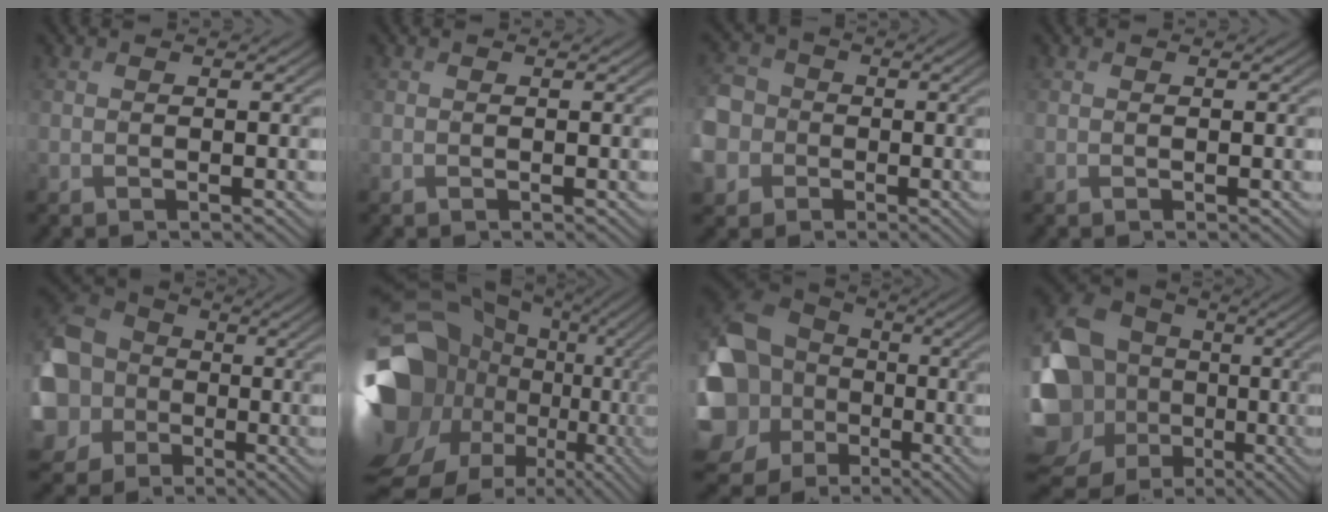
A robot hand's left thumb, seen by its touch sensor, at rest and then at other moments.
{"total": 0.0}
{"total": 10.4, "force": [-3.7, 9.2, 3.3], "torque": [-0.117, -0.041, -0.096]}
{"total": 0.0}
{"total": 16.4, "force": [-2.6, 14.8, 6.5], "torque": [-0.228, -0.010, -0.080]}
{"total": 21.5, "force": [-2.7, 16.6, 13.3], "torque": [-0.329, 0.006, -0.023]}
{"total": 19.2, "force": [-2.2, 16.7, 9.1], "torque": [-0.268, -0.021, -0.055]}
{"total": 18.0, "force": [-3.3, 15.8, 8.0], "torque": [-0.231, -0.003, -0.046]}